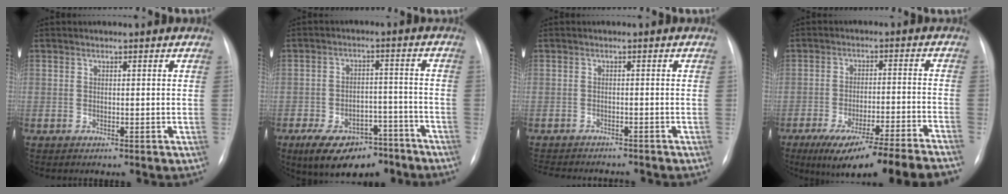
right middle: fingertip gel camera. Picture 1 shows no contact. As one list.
[{"total": 12.5, "force": [-8.8, 6.2, 6.3], "torque": [-0.091, 0.015, -0.134]}, {"total": 9.5, "force": [-8.7, 2.3, 3.2], "torque": [-0.051, -0.005, -0.112]}, {"total": 17.4, "force": [-14.4, -0.8, 9.7], "torque": [-0.112, -0.026, -0.213]}]